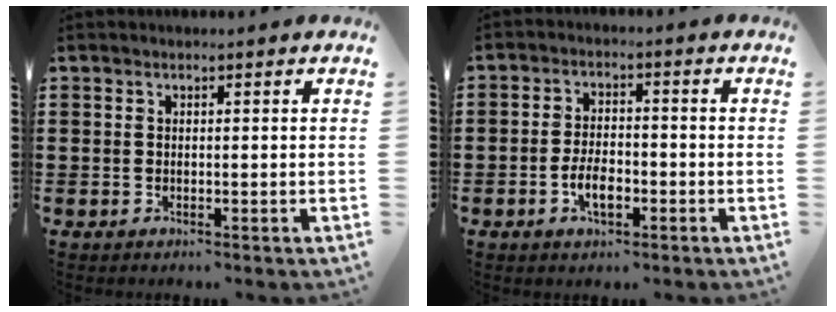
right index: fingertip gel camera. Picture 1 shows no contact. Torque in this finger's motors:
{"motor_torque": [1.07, 1.07, 0.22, 0.04]}